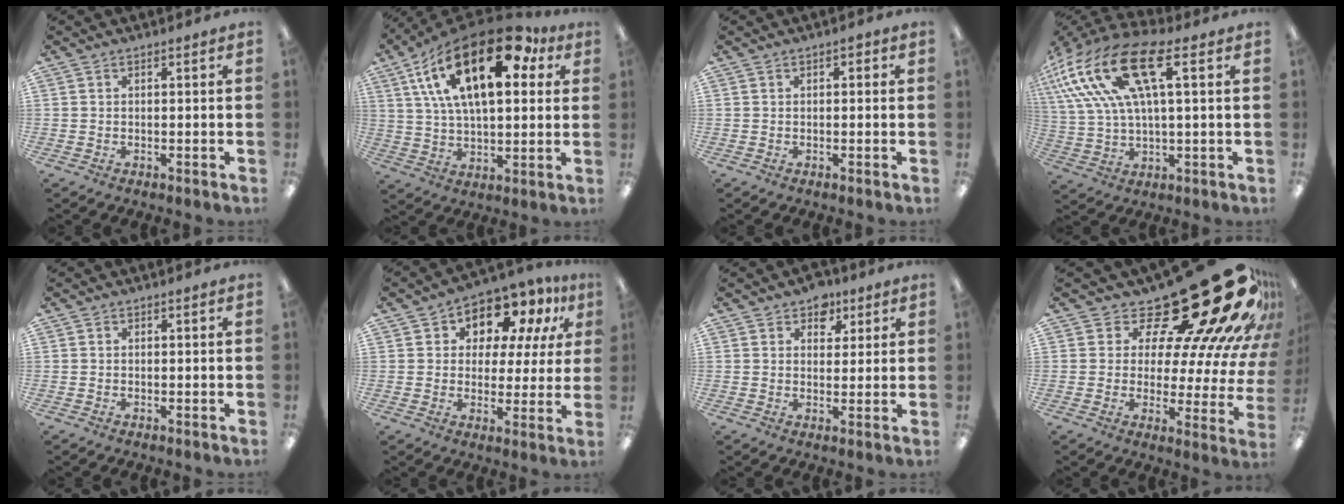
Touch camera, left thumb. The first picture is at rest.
{"total": 25.1, "force": [11.8, 11.6, 18.9], "torque": [-0.349, -0.040, 0.192]}
{"total": 1.0, "force": [0.1, 0.7, 0.7], "torque": [-0.005, 0.000, 0.000]}
{"total": 21.8, "force": [9.4, 9.3, 17.3], "torque": [-0.356, -0.021, 0.162]}
{"total": 0.0}
{"total": 9.8, "force": [6.8, 5.9, 4.0], "torque": [-0.070, -0.049, 0.122]}
{"total": 5.6, "force": [3.7, 3.9, 1.7], "torque": [-0.008, -0.014, 0.062]}
{"total": 27.2, "force": [18.1, 9.1, 18.1], "torque": [-0.241, -0.149, 0.312]}